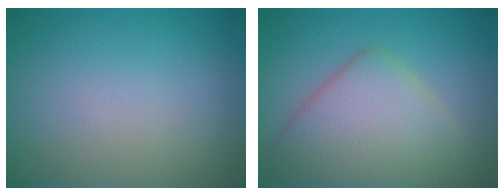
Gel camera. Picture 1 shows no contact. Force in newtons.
{"total": 6.7, "press": 6.7, "slide": 0.2}